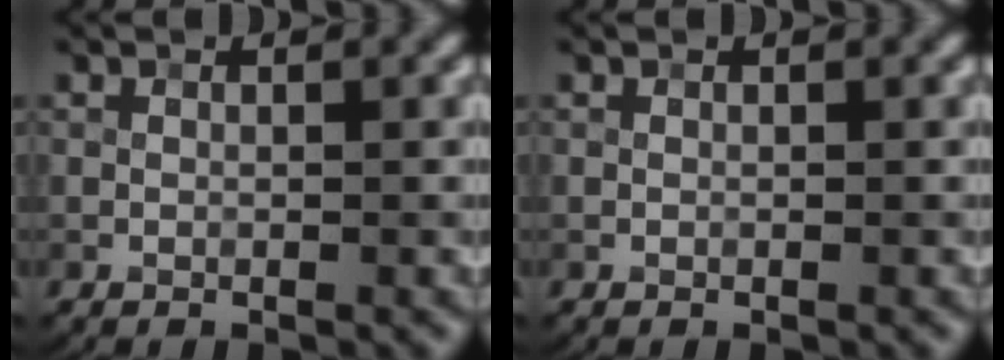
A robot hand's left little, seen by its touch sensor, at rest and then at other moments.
{"total": 0.0}